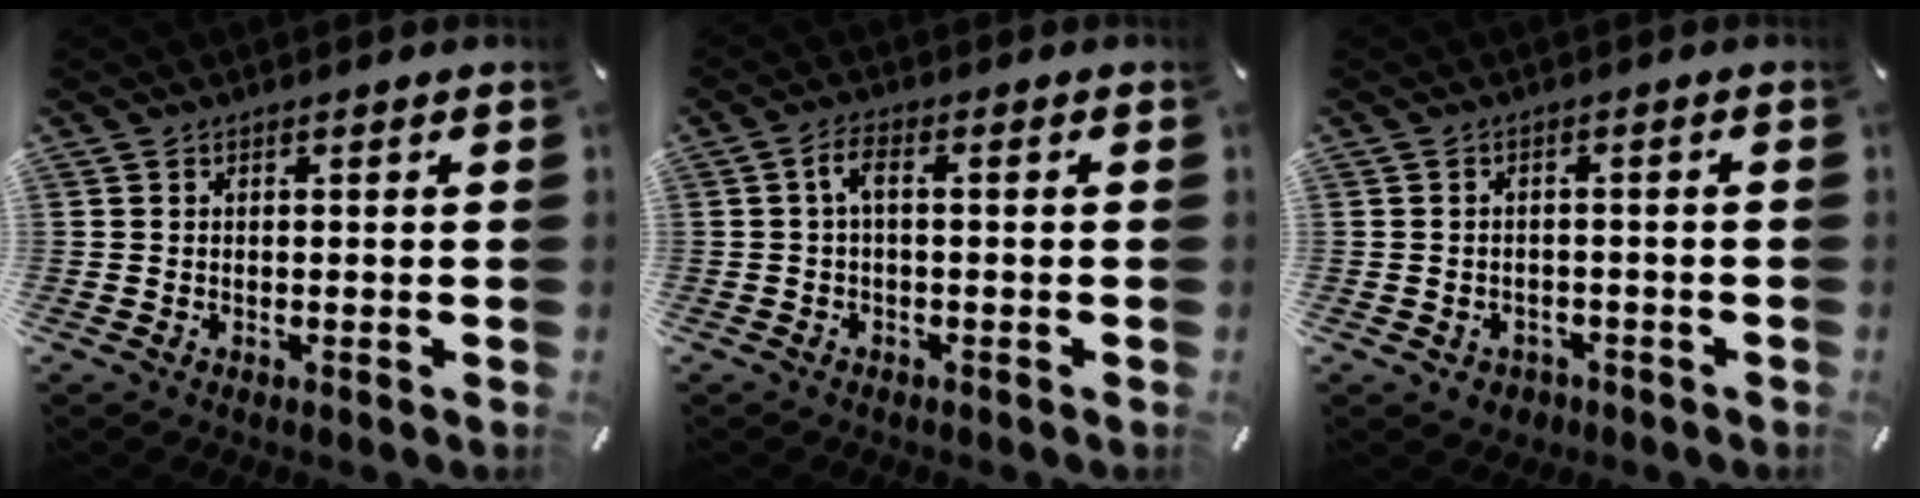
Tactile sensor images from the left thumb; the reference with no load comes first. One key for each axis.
{"total": 3.4, "fx": -0.3, "fy": 1.2, "fz": 3.2, "tx": -0.067, "ty": 0.010, "tz": -0.009}
{"total": 3.2, "fx": -1.4, "fy": 2.7, "fz": 0.8, "tx": -0.020, "ty": 0.004, "tz": -0.029}